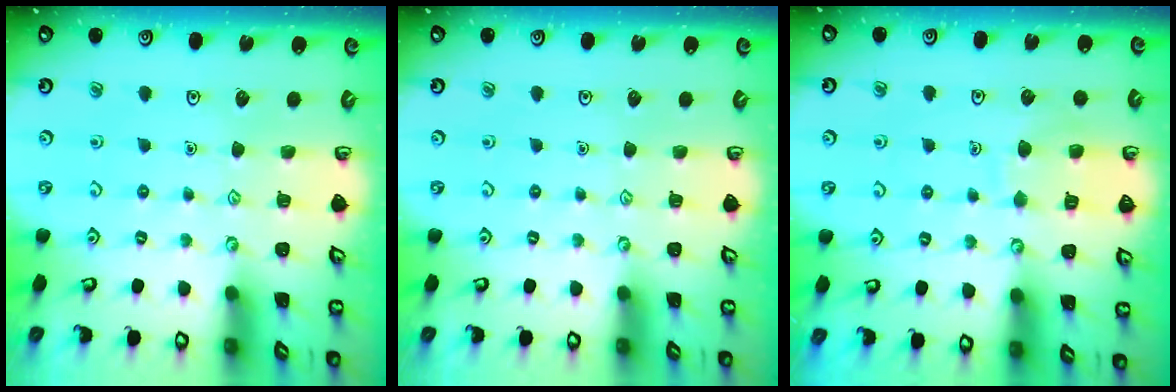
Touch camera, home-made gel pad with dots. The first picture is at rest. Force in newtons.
{"total": 0.0}
{"total": 7.3, "press": 7.2, "slide": 0.8}